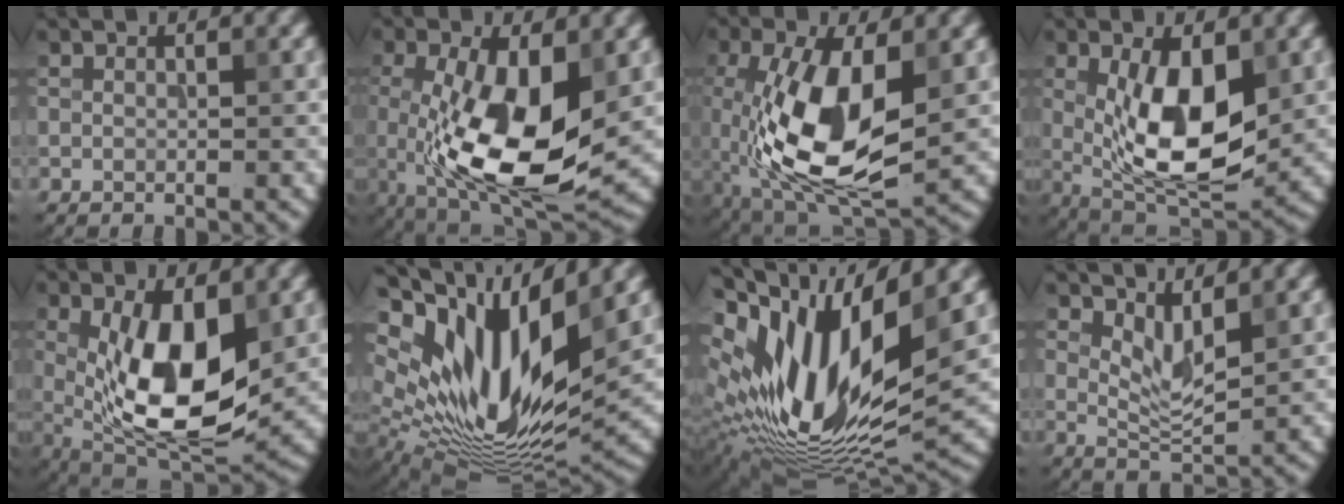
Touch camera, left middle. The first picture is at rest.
{"total": 11.2, "force": [-1.6, 4.7, 10.1], "torque": [-0.188, -0.023, -0.024]}
{"total": 10.9, "force": [-2.0, 4.9, 9.5], "torque": [-0.205, -0.011, -0.038]}
{"total": 9.1, "force": [0.0, 4.0, 8.2], "torque": [-0.145, -0.016, 0.002]}
{"total": 10.5, "force": [-0.1, 4.7, 9.4], "torque": [-0.160, -0.018, 0.002]}
{"total": 14.7, "force": [4.5, 6.2, 12.6], "torque": [-0.241, -0.005, 0.081]}
{"total": 15.7, "force": [2.6, 6.6, 14.0], "torque": [-0.273, 0.000, 0.044]}
{"total": 2.3, "force": [1.0, 0.7, 2.0], "torque": [-0.041, -0.015, 0.021]}